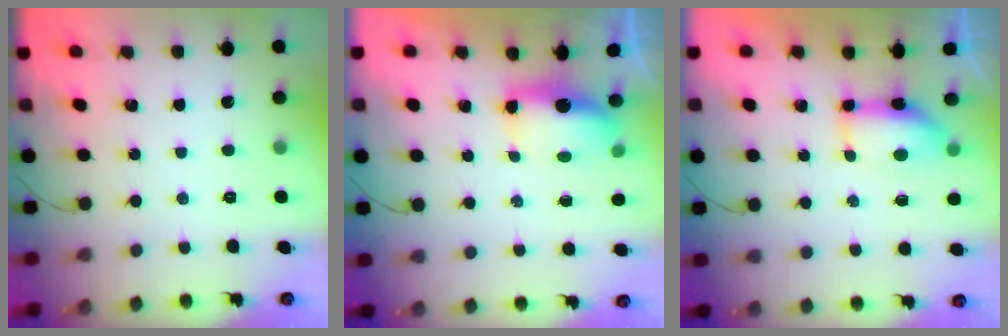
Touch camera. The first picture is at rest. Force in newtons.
{"total": 7.6, "press": 7.5, "slide": 0.8}
{"total": 6.8, "press": 6.8, "slide": 0.6}